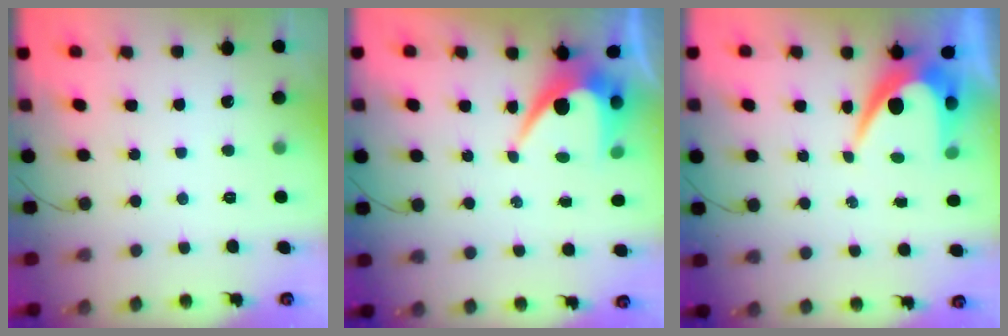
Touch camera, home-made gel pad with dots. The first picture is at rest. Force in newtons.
{"total": 7.0, "press": 7.0, "slide": 0.8}
{"total": 8.1, "press": 8.1, "slide": 0.5}